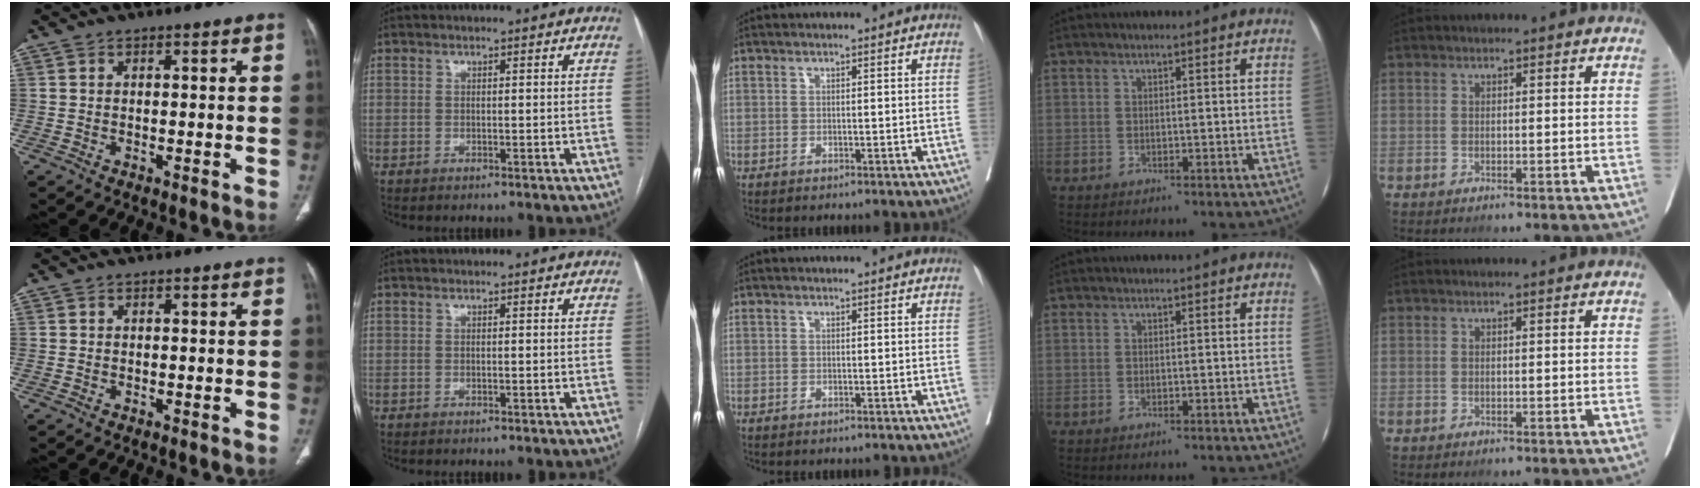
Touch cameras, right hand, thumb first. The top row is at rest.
{}